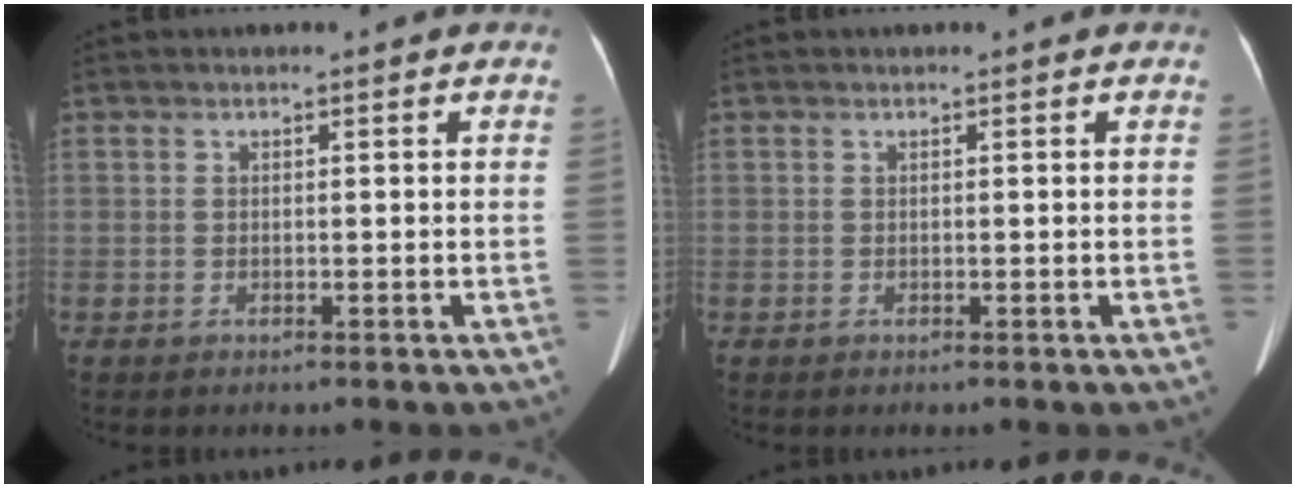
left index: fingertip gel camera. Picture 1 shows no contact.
{"total": 0.0}